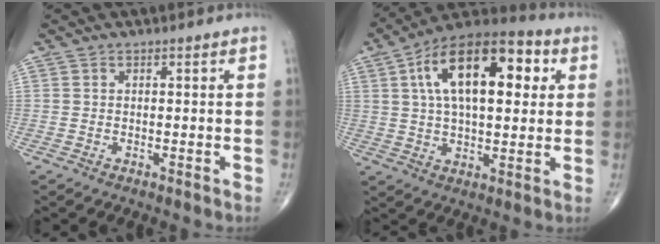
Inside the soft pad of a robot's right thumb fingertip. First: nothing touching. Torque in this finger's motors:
{"motor_torque": [0.00, 2.50, 1.70, 0.10, 0.55]}